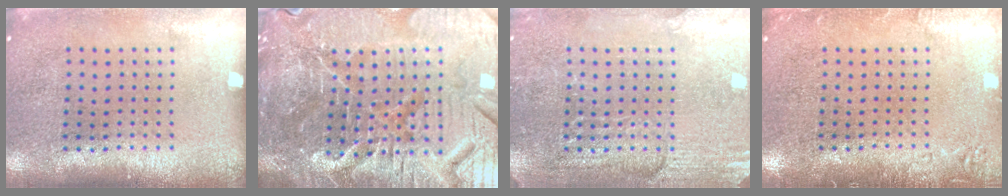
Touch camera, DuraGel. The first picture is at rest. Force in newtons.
{"total": 7.2, "press": 6.5, "slide": 3.2}
{"total": 2.9, "press": 2.8, "slide": 0.2}
{"total": 1.8, "press": 1.7, "slide": 0.4}